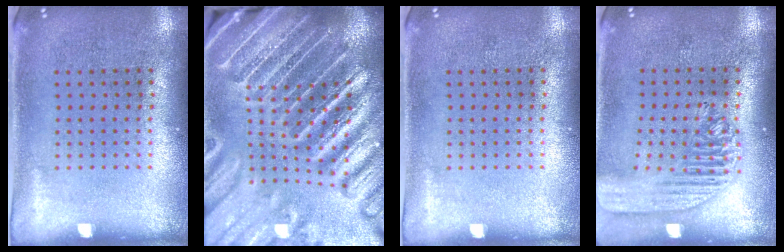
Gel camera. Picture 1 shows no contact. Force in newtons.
{"total": 5.5, "press": 4.8, "slide": 2.7}
{"total": 0.0}
{"total": 1.9, "press": 1.7, "slide": 0.9}